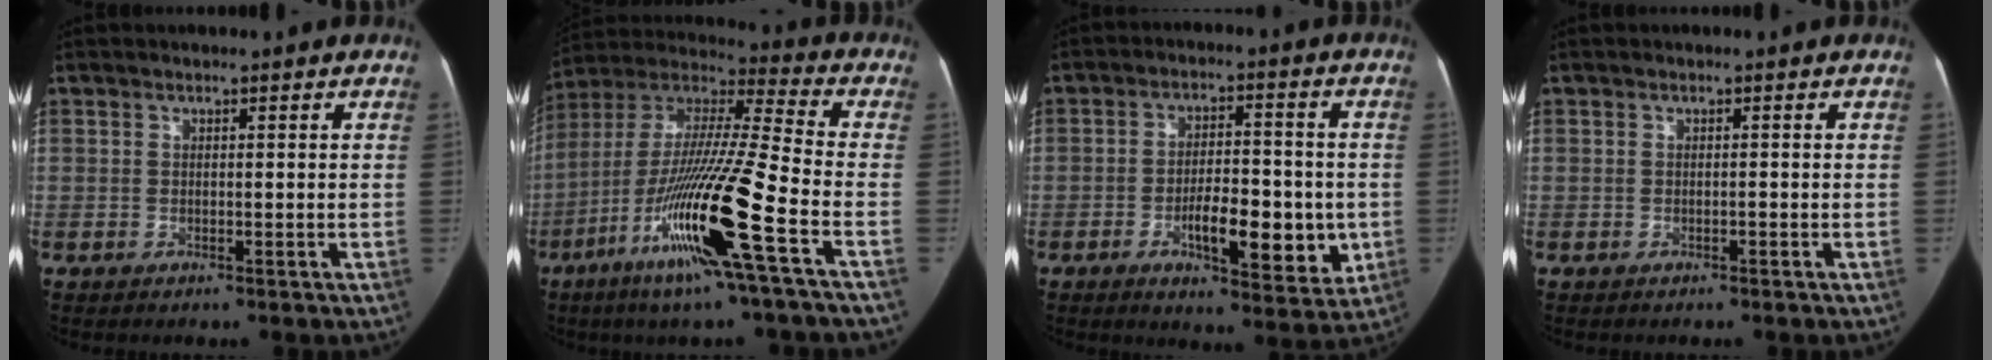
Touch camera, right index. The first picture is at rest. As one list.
[{"total": 20.4, "force": [-8.5, -0.5, 18.5], "torque": [-0.375, -0.033, -0.168]}, {"total": 11.5, "force": [-2.9, 4.1, 10.4], "torque": [-0.151, 0.002, -0.041]}, {"total": 0.0}]